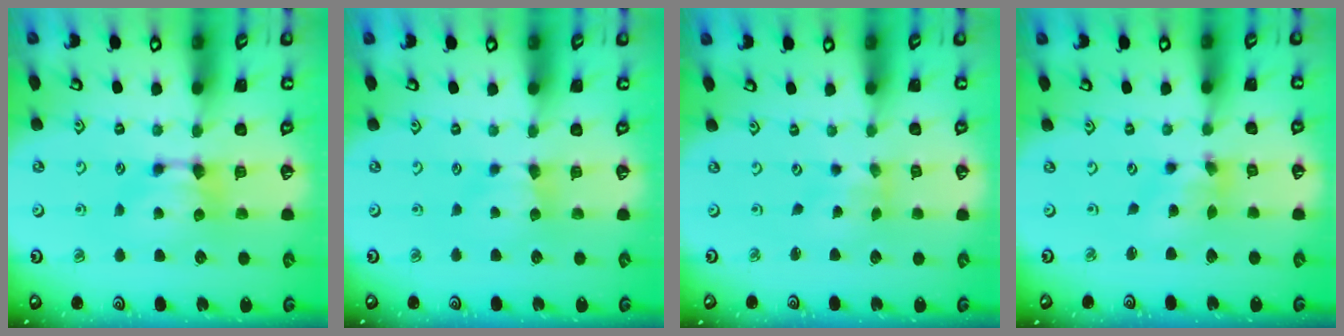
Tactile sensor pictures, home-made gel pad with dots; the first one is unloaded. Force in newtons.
{"total": 1.4, "press": 1.4, "slide": 0.3}
{"total": 2.0, "press": 1.7, "slide": 1.0}
{"total": 2.8, "press": 2.4, "slide": 1.5}